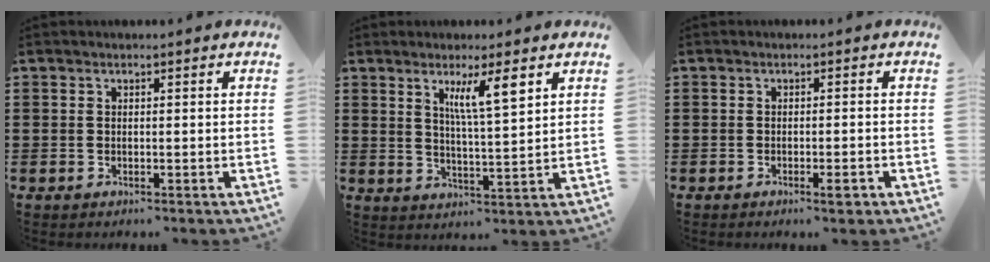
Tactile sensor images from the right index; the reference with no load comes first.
{"total": 6.4, "force": [3.2, 1.0, 5.4], "torque": [-0.107, 0.002, 0.049]}
{"total": 1.9, "force": [-1.1, 0.3, 1.5], "torque": [-0.025, -0.002, -0.019]}